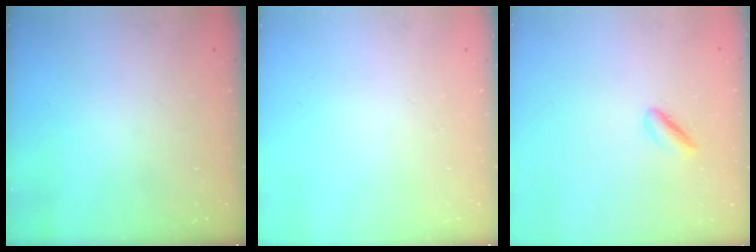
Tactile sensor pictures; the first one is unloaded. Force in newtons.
{"total": 0.0}
{"total": 1.8, "press": 1.7, "slide": 0.4}